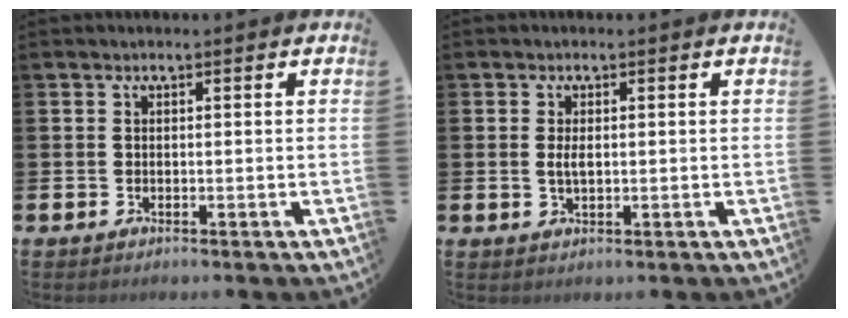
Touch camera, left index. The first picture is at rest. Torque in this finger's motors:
{"motor_torque": [0.52, 0.13, 0.01, 0.08]}